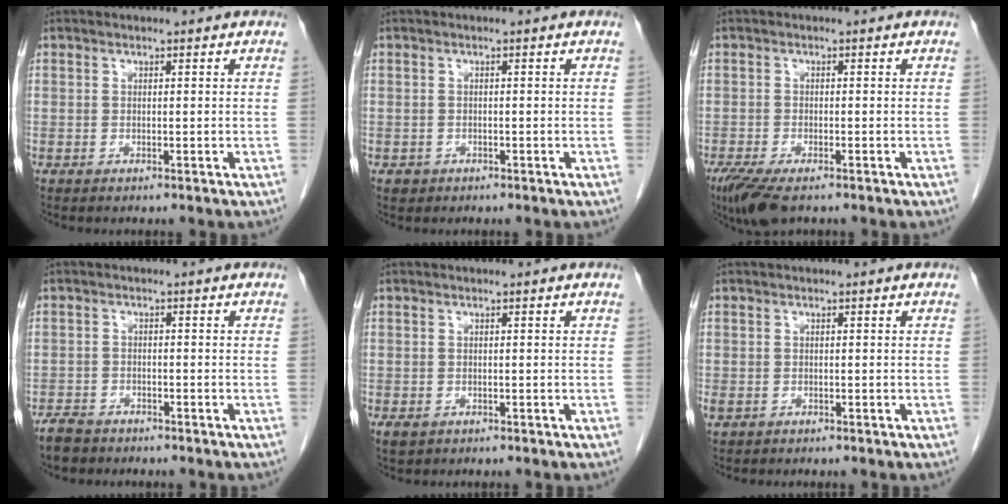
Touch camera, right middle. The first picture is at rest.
{"total": 1.0, "force": [-0.5, 0.9, 0.0], "torque": [-0.001, 0.003, -0.004]}
{"total": 6.3, "force": [-4.5, 1.9, 4.1], "torque": [-0.075, -0.015, -0.075]}
{"total": 3.4, "force": [-2.9, 1.5, 0.9], "torque": [-0.022, -0.002, -0.049]}
{"total": 1.3, "force": [-0.6, 1.0, 0.7], "torque": [-0.013, 0.000, 0.000]}
{"total": 1.1, "force": [-0.4, 0.9, 0.6], "torque": [-0.016, 0.000, -0.001]}